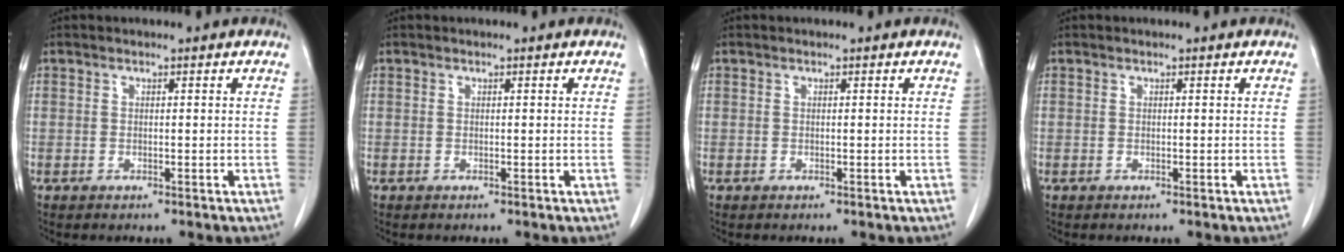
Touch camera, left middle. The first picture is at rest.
{"total": 0.0}
{"total": 0.0}
{"total": 0.0}